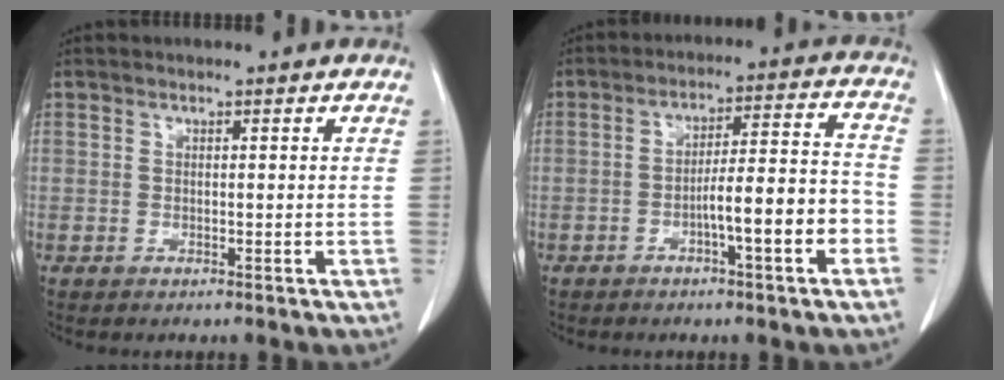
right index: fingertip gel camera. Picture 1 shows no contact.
{"total": 9.4, "force": [-3.6, 0.8, 8.7], "torque": [-0.134, 0.022, -0.055]}